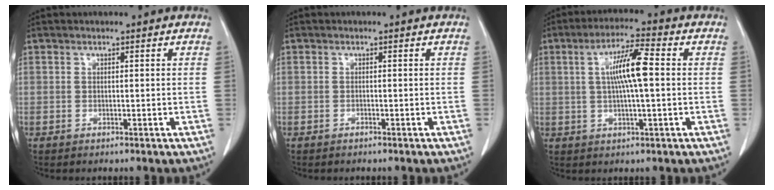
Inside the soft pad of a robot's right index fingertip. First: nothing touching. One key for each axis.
{"total": 0.0}
{"total": 8.0, "fx": 0.9, "fy": 0.8, "fz": 7.9, "tx": -0.147, "ty": 0.009, "tz": 0.011}